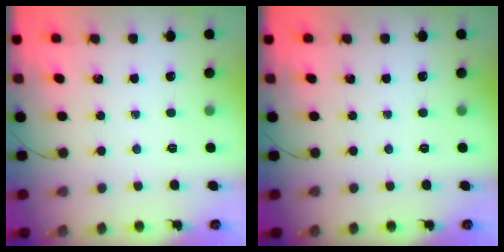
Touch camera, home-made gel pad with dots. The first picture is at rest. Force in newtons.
{"total": 0.0}